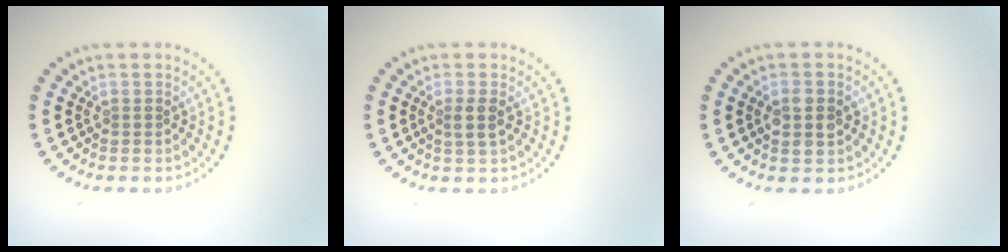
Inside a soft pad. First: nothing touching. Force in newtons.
{"total": 1.6, "press": 1.4, "slide": 0.7}
{"total": 2.4, "press": 2.4, "slide": 0.2}